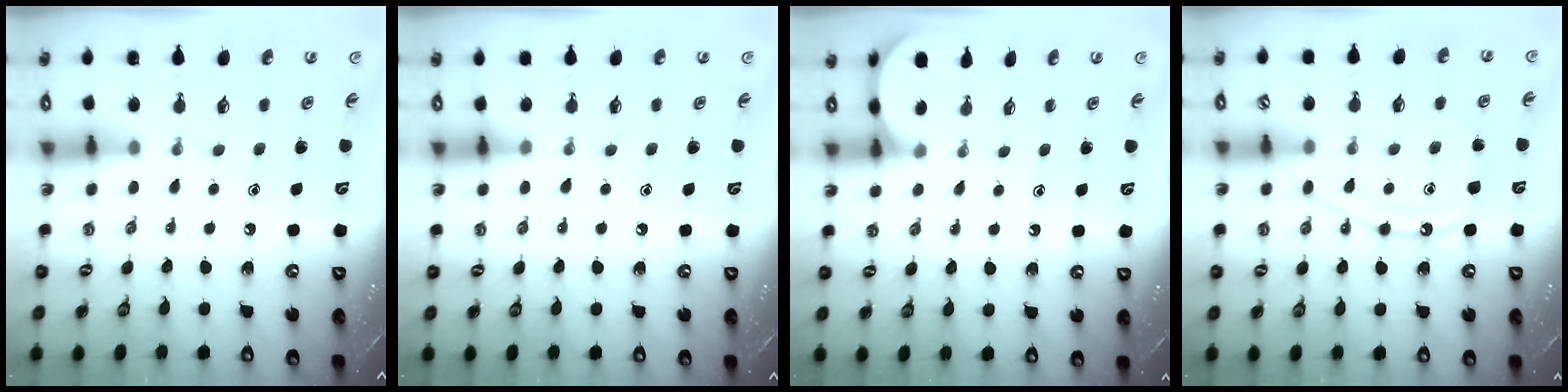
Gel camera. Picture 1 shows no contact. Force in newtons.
{"total": 3.7, "press": 3.6, "slide": 0.5}
{"total": 1.4, "press": 1.4, "slide": 0.1}
{"total": 12.4, "press": 12.4, "slide": 1.2}